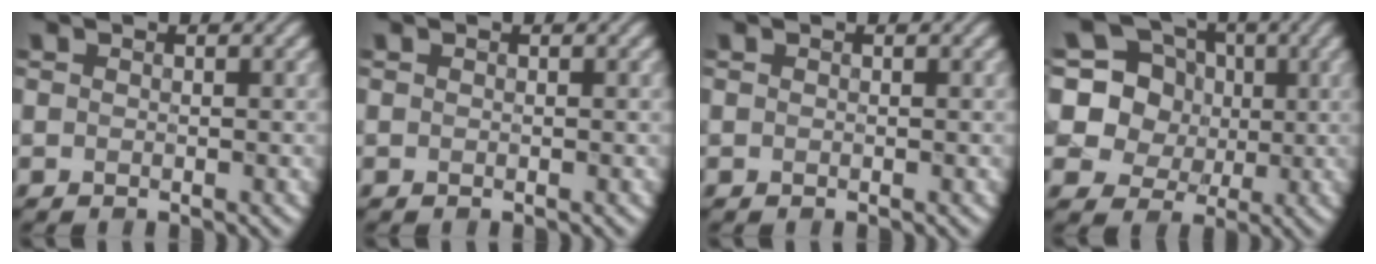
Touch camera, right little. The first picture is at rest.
{"total": 0.0}
{"total": 0.0}
{"total": 11.1, "force": [3.2, 9.9, 3.8], "torque": [-0.122, 0.035, 0.062]}